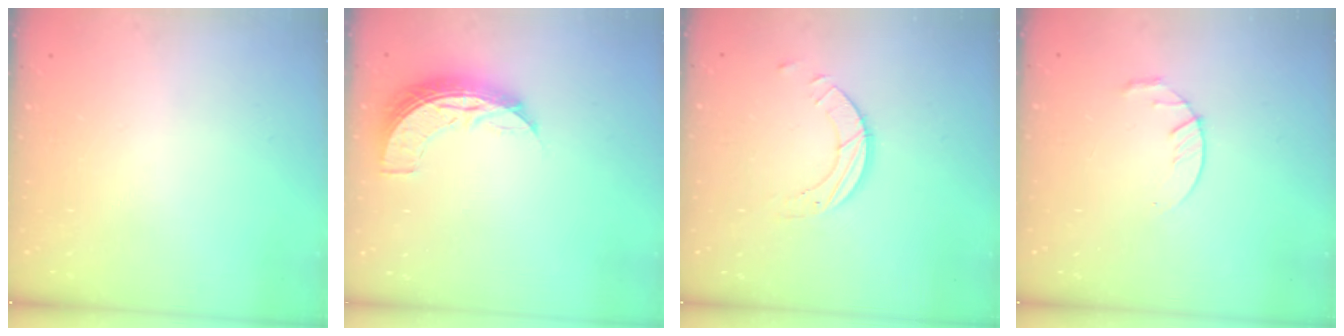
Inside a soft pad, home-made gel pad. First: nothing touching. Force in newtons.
{"total": 8.3, "press": 8.3, "slide": 0.4}
{"total": 4.2, "press": 4.2, "slide": 0.3}
{"total": 4.3, "press": 4.2, "slide": 0.6}